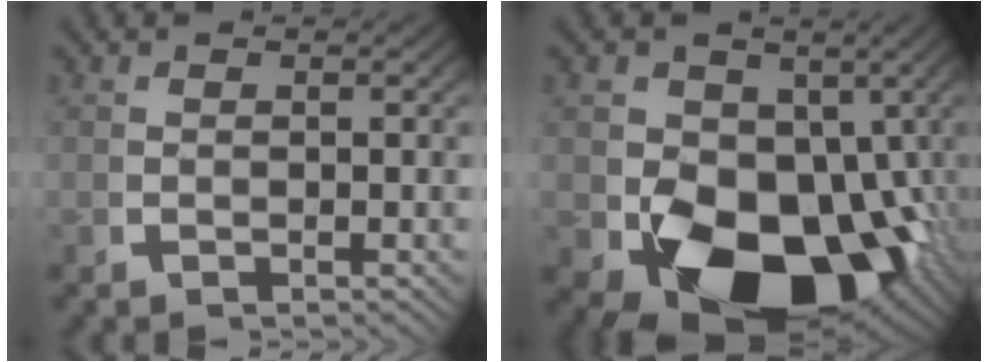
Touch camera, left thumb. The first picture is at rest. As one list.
[{"total": 20.5, "force": [-4.0, 13.9, 14.5], "torque": [-0.261, -0.104, -0.015]}]